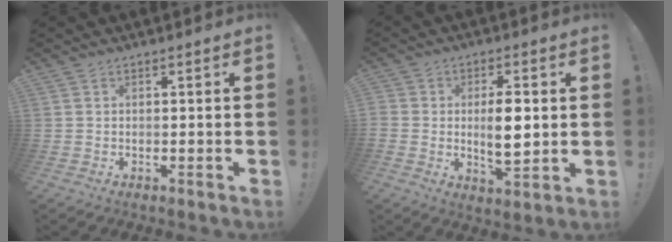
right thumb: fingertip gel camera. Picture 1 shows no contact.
{"total": 8.7, "force": [0.4, 4.5, 7.4], "torque": [-0.125, -0.007, 0.001]}